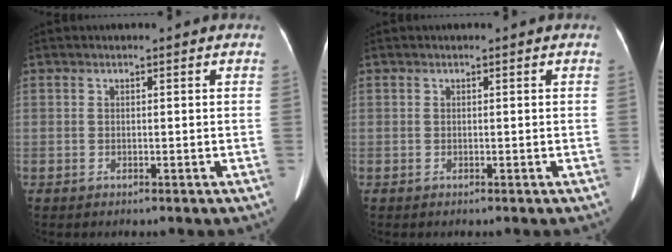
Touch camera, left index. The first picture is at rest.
{"total": 0.0}